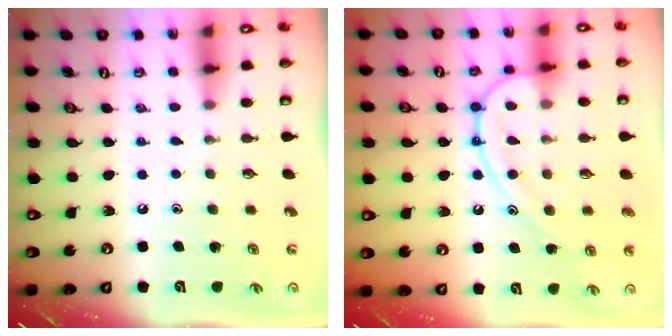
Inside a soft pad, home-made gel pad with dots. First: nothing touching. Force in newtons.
{"total": 13.4, "press": 13.4, "slide": 1.3}